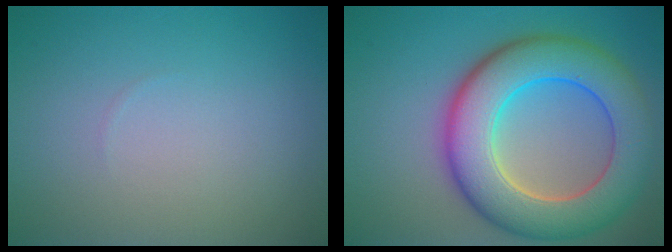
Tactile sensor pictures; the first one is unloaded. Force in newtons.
{"total": 10.4, "press": 10.4, "slide": 0.4}